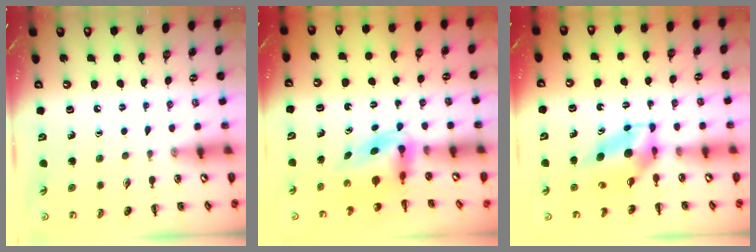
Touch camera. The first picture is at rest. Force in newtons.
{"total": 5.3, "press": 5.2, "slide": 0.9}
{"total": 5.7, "press": 5.6, "slide": 1.1}